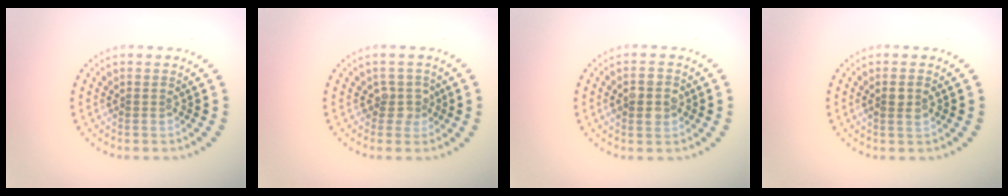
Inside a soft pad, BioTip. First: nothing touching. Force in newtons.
{"total": 1.8, "press": 1.4, "slide": 1.2}
{"total": 2.9, "press": 2.9, "slide": 0.2}
{"total": 1.4, "press": 1.3, "slide": 0.5}